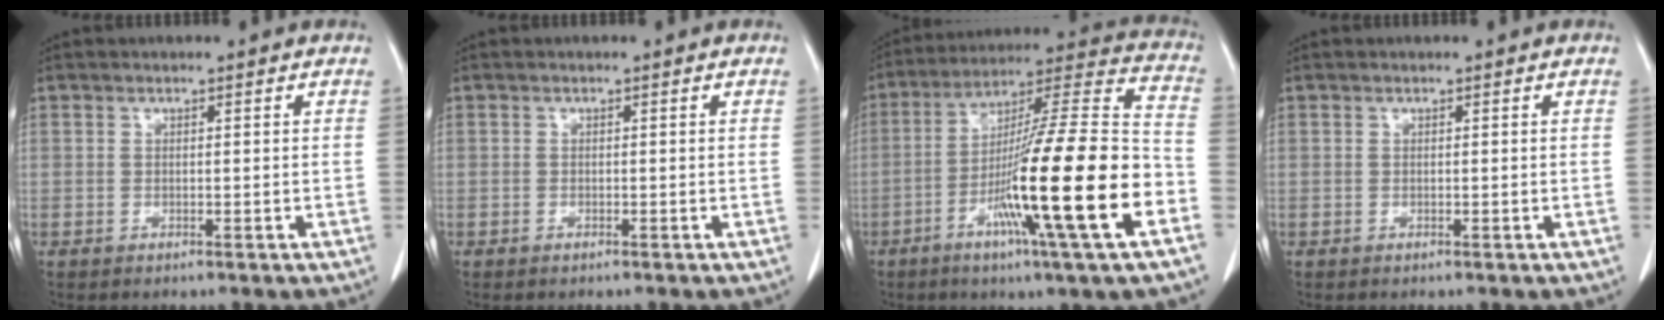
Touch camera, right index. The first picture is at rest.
{"total": 0.0}
{"total": 23.2, "force": [-8.1, -0.2, 21.8], "torque": [-0.344, -0.023, -0.146]}
{"total": 0.0}